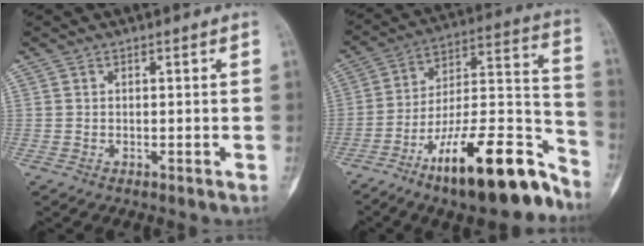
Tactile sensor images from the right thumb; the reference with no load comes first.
{"total": 23.5, "force": [-15.2, 7.1, 16.4], "torque": [-0.218, 0.104, -0.245]}